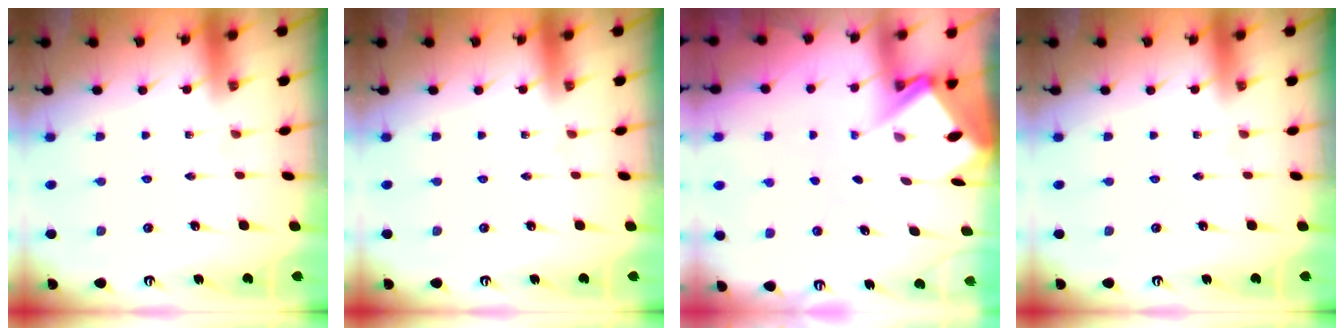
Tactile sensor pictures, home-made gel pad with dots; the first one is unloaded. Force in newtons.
{"total": 0.0}
{"total": 4.7, "press": 4.7, "slide": 0.3}
{"total": 0.0}